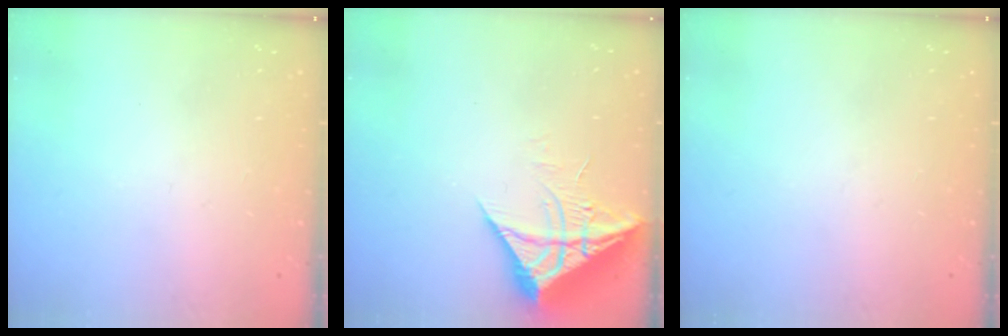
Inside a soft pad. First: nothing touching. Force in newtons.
{"total": 10.3, "press": 10.3, "slide": 1.1}
{"total": 0.0}